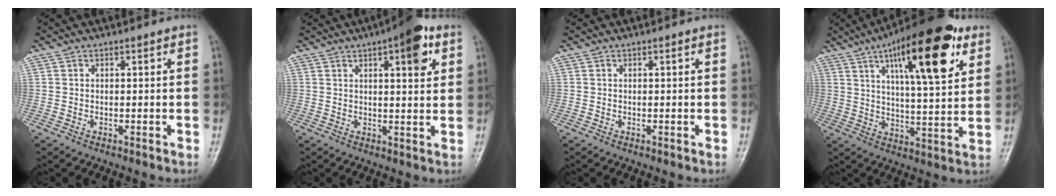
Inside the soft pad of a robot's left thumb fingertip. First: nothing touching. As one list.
[{"total": 8.9, "force": [4.1, 2.8, 7.3], "torque": [-0.085, -0.009, 0.051]}, {"total": 0.0}, {"total": 21.0, "force": [9.9, 6.4, 17.4], "torque": [-0.239, -0.025, 0.150]}]